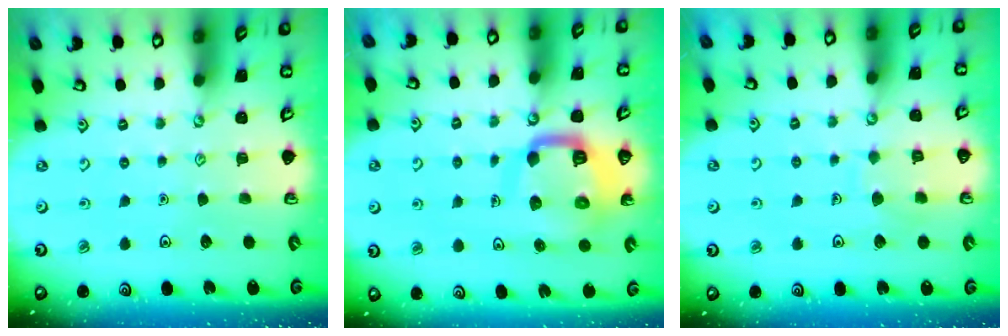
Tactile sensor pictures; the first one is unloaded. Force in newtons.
{"total": 12.5, "press": 12.4, "slide": 1.5}
{"total": 6.2, "press": 6.2, "slide": 0.6}